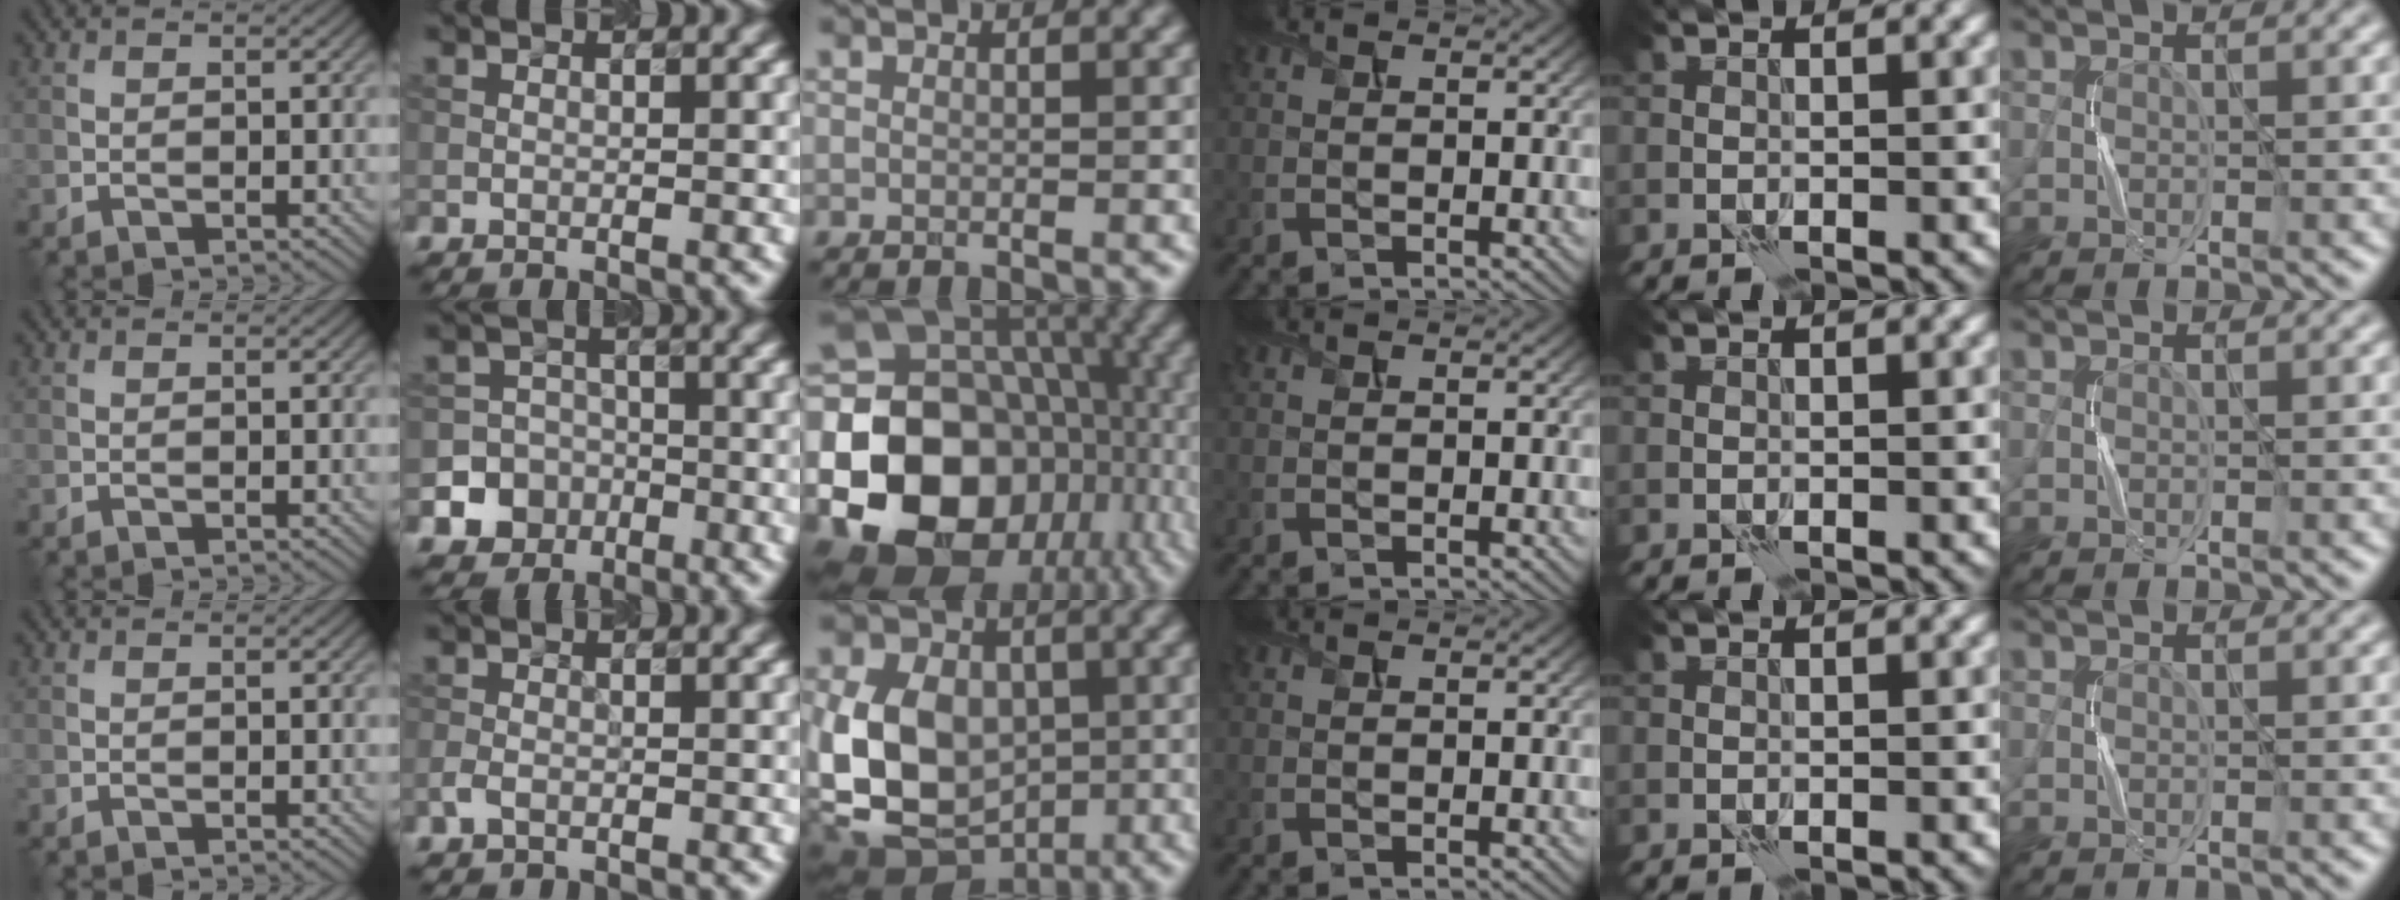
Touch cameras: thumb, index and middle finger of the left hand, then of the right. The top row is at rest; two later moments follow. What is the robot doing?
{"motion": "press", "object": "button"}